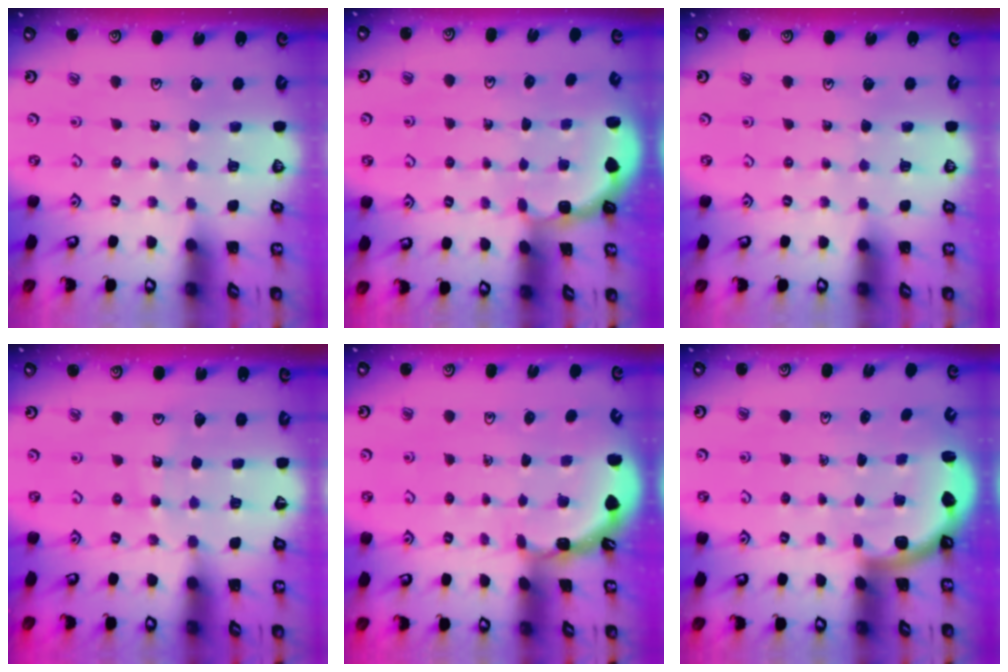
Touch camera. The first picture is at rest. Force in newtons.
{"total": 1.9, "press": 1.8, "slide": 0.7}
{"total": 0.0}
{"total": 8.0, "press": 7.9, "slide": 1.0}
{"total": 1.9, "press": 1.9, "slide": 0.1}
{"total": 2.5, "press": 2.2, "slide": 1.1}